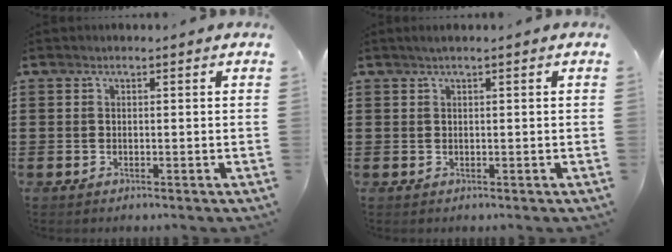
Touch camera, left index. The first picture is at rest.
{"total": 0.8, "force": [0.3, -0.1, 0.8], "torque": [-0.011, -0.001, 0.006]}